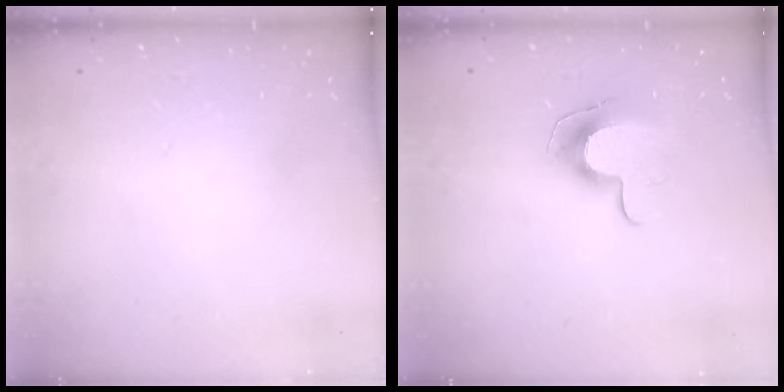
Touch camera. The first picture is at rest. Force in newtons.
{"total": 10.3, "press": 10.3, "slide": 0.4}